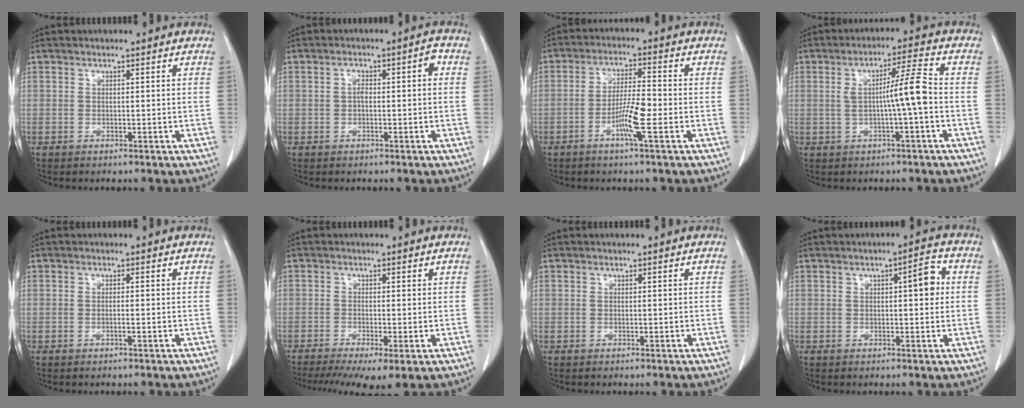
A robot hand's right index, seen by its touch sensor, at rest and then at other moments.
{"total": 3.5, "force": [0.2, 1.1, 3.3], "torque": [-0.054, 0.020, 0.002]}
{"total": 6.4, "force": [-2.3, 0.1, 5.9], "torque": [-0.116, -0.004, -0.044]}
{"total": 6.6, "force": [-0.5, -0.5, 6.6], "torque": [-0.108, 0.014, -0.005]}
{"total": 0.6, "force": [-0.2, -0.1, 0.5], "torque": [-0.009, 0.002, -0.004]}
{"total": 7.7, "force": [-4.8, 1.7, 5.8], "torque": [-0.095, -0.015, -0.079]}
{"total": 0.0}
{"total": 4.1, "force": [0.6, 1.0, 3.9], "torque": [-0.051, 0.008, 0.004]}